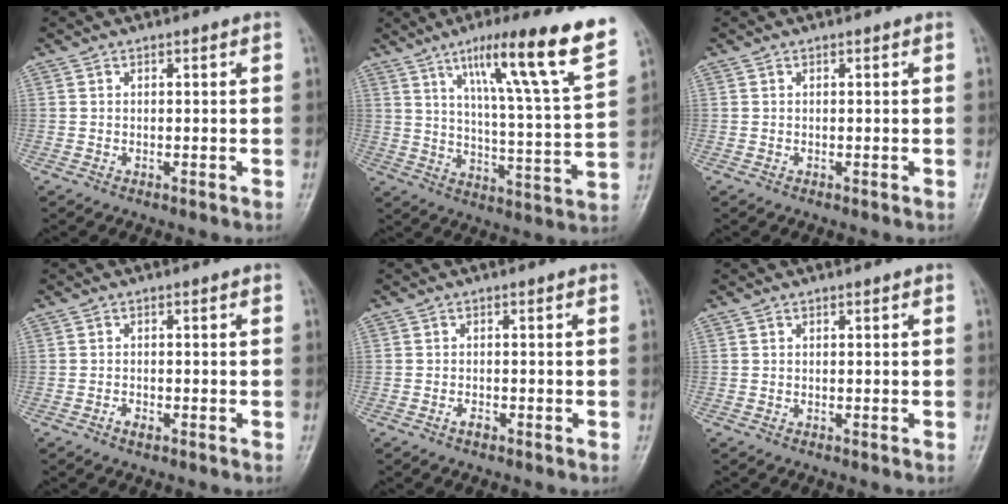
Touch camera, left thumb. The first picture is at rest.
{"total": 20.1, "force": [11.5, 1.4, 16.5], "torque": [-0.229, -0.043, 0.171]}
{"total": 0.0}
{"total": 1.4, "force": [-0.8, 0.7, 0.9], "torque": [-0.016, 0.004, -0.017]}
{"total": 1.3, "force": [-0.8, 0.6, 0.8], "torque": [-0.013, 0.004, -0.016]}
{"total": 0.0}